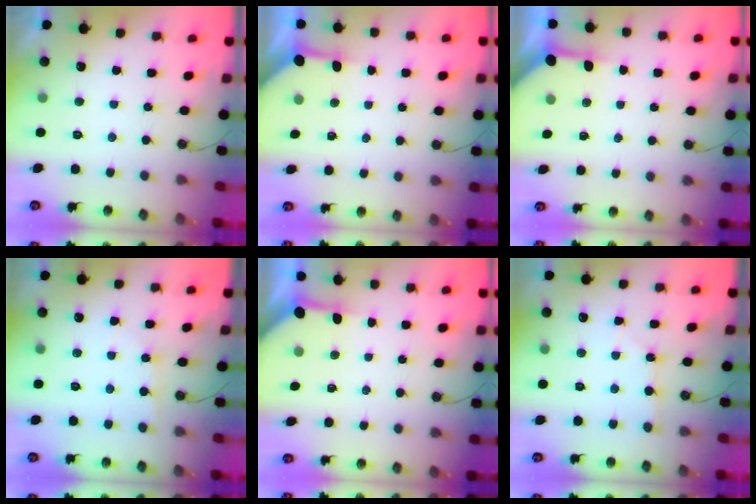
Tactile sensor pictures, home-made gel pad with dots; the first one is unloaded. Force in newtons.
{"total": 3.5, "press": 3.5, "slide": 0.5}
{"total": 4.0, "press": 3.9, "slide": 0.4}
{"total": 2.8, "press": 2.7, "slide": 0.4}
{"total": 3.2, "press": 3.2, "slide": 0.3}
{"total": 3.0, "press": 3.0, "slide": 0.4}